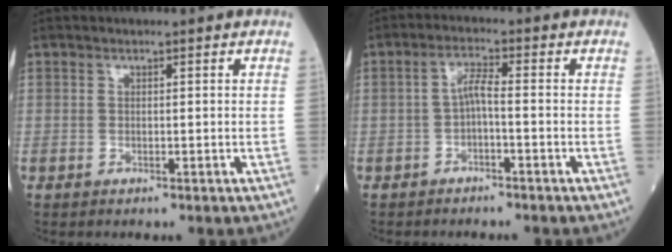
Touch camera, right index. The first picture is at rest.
{"total": 2.9, "force": [-0.9, 0.3, 2.7], "torque": [-0.055, 0.010, -0.017]}